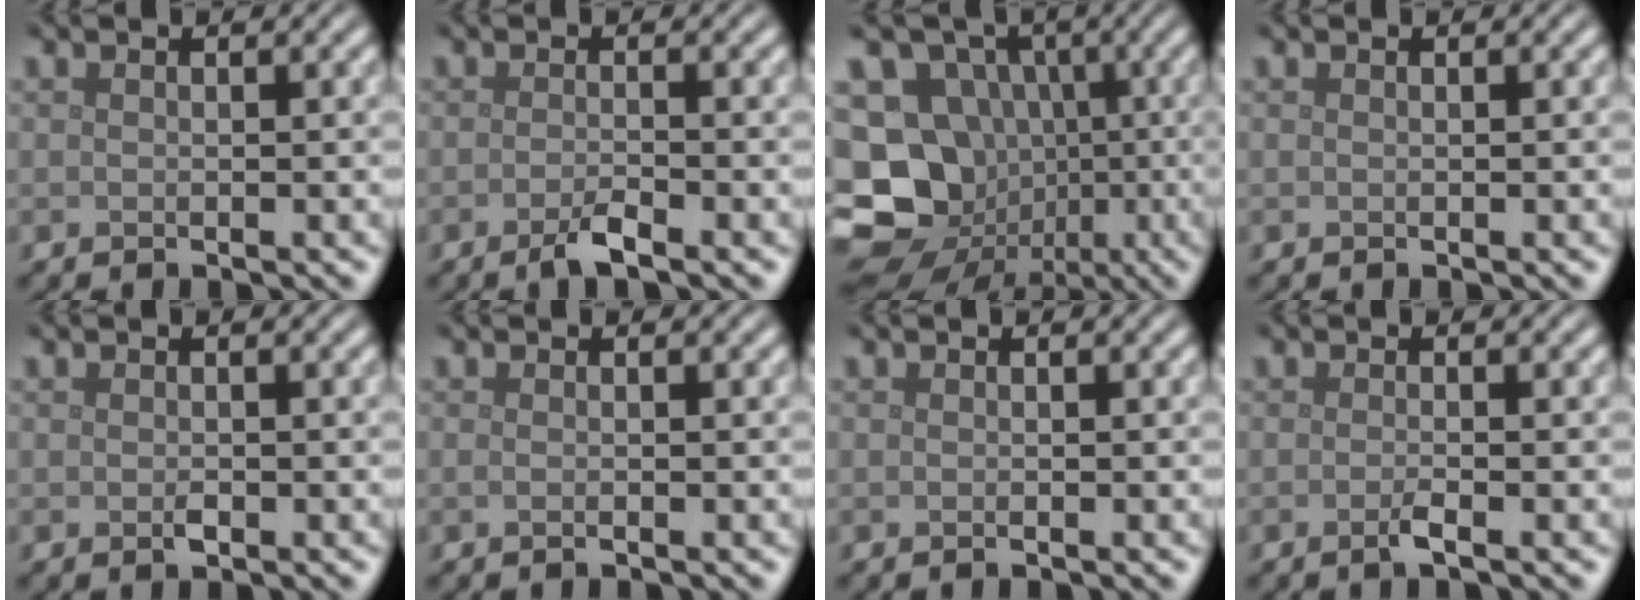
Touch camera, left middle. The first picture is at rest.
{"total": 1.9, "force": [-1.1, 0.3, 1.4], "torque": [-0.024, 0.002, -0.026]}
{"total": 18.0, "force": [-4.4, 16.4, 6.1], "torque": [-0.158, -0.012, -0.091]}
{"total": 0.0}
{"total": 0.6, "force": [-0.2, 0.3, 0.5], "torque": [-0.012, 0.000, -0.003]}
{"total": 0.6, "force": [-0.2, 0.3, 0.6], "torque": [-0.007, -0.002, -0.006]}
{"total": 0.0}
{"total": 1.2, "force": [-0.5, 0.2, 1.0], "torque": [-0.019, -0.001, -0.013]}